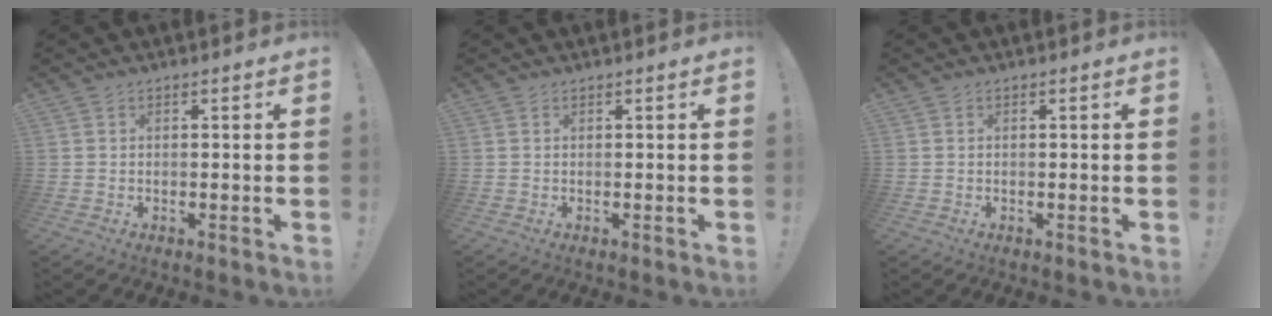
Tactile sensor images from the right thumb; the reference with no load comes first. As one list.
[{"total": 0.0}, {"total": 0.0}]